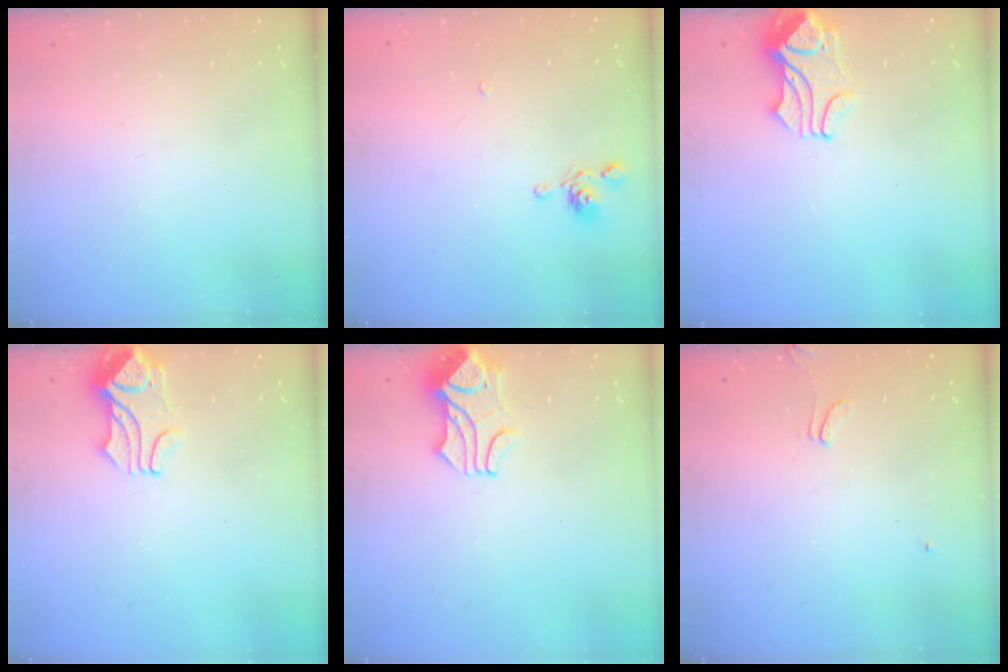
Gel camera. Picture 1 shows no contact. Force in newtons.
{"total": 6.2, "press": 6.2, "slide": 0.2}
{"total": 2.5, "press": 2.4, "slide": 0.6}
{"total": 2.1, "press": 2.0, "slide": 0.7}
{"total": 1.8, "press": 1.4, "slide": 1.0}
{"total": 3.4, "press": 3.3, "slide": 0.4}